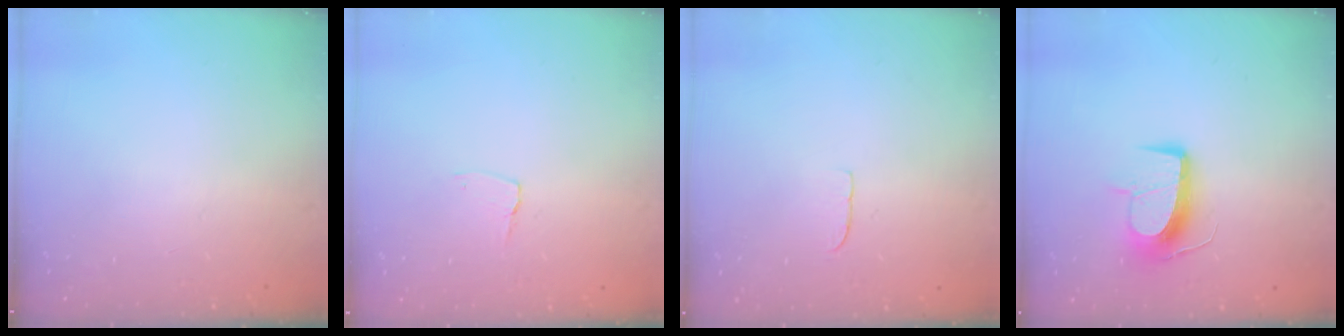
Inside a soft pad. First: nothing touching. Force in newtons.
{"total": 2.9, "press": 2.9, "slide": 0.3}
{"total": 3.2, "press": 3.2, "slide": 0.3}
{"total": 11.6, "press": 11.6, "slide": 0.1}